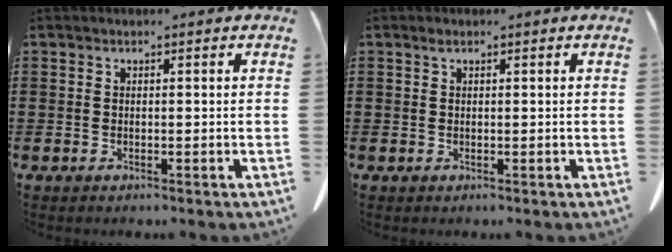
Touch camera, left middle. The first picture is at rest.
{"total": 0.7, "force": [0.4, 0.4, 0.4], "torque": [-0.010, 0.002, 0.008]}